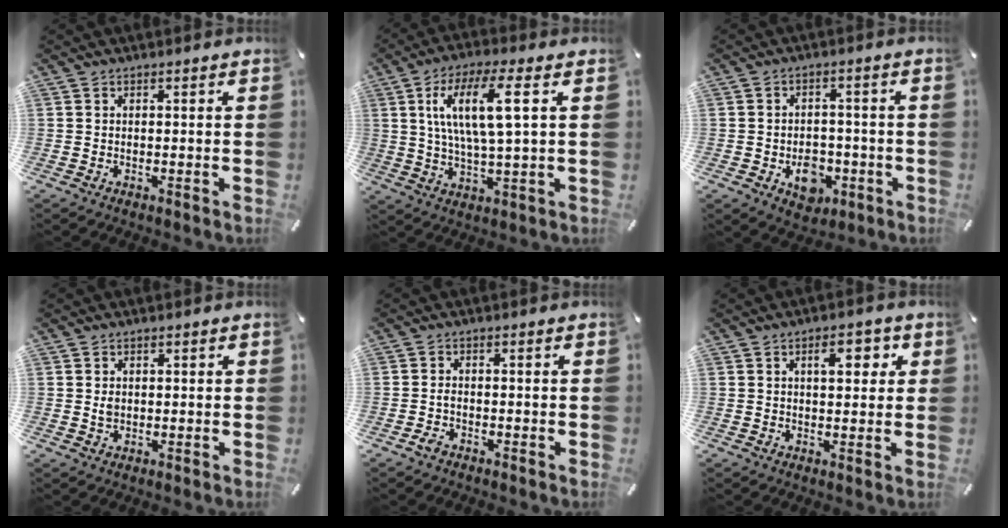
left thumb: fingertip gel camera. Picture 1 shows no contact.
{"total": 12.2, "force": [3.5, 2.9, 11.4], "torque": [-0.240, 0.002, 0.052]}
{"total": 7.8, "force": [-2.6, 6.1, 4.1], "torque": [-0.046, 0.014, -0.040]}
{"total": 1.5, "force": [0.4, 1.3, 0.7], "torque": [-0.007, -0.001, 0.005]}
{"total": 1.4, "force": [-1.0, 0.7, 0.7], "torque": [-0.017, 0.003, -0.018]}
{"total": 5.7, "force": [2.1, 2.8, 4.5], "torque": [-0.056, -0.006, 0.024]}